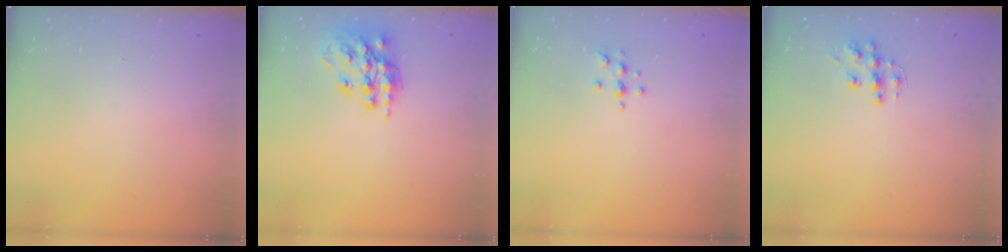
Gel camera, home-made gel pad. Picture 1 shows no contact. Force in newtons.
{"total": 17.5, "press": 17.4, "slide": 1.4}
{"total": 4.7, "press": 4.7, "slide": 0.6}
{"total": 9.8, "press": 9.8, "slide": 0.6}